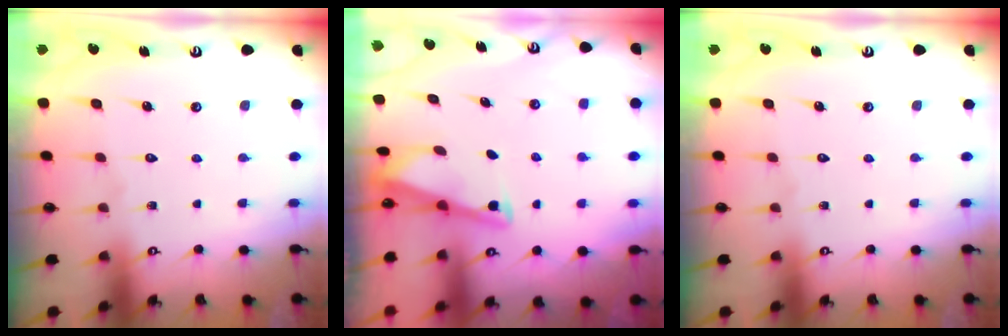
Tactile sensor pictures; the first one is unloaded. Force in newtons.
{"total": 3.0, "press": 3.0, "slide": 0.3}
{"total": 0.0}